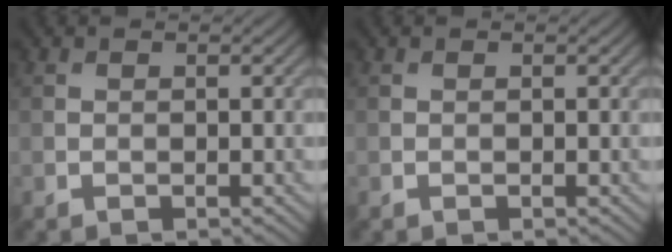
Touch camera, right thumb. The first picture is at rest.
{"total": 0.0}